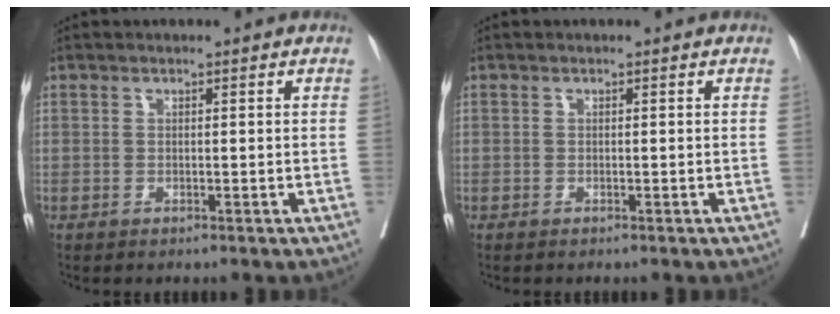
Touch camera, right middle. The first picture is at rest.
{"total": 0.6, "force": [-0.1, 0.6, -0.1], "torque": [0.008, 0.006, -0.006]}